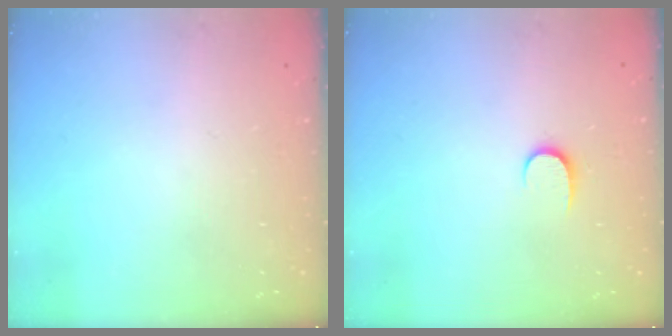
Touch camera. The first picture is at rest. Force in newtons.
{"total": 5.7, "press": 5.7, "slide": 0.7}